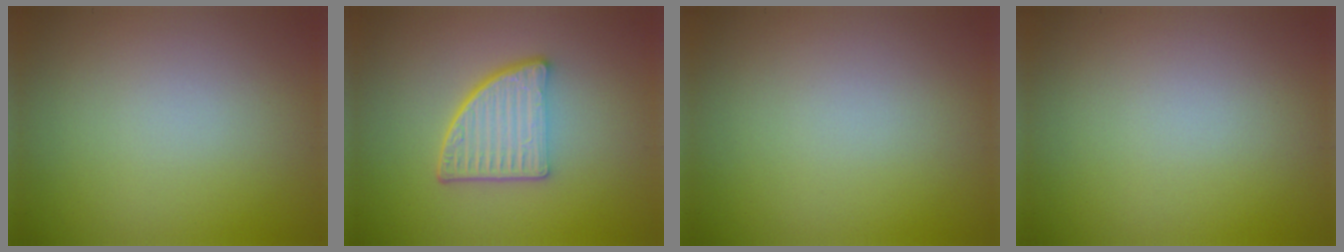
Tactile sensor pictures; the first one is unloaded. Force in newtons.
{"total": 5.4, "press": 3.8, "slide": 3.8}
{"total": 0.0}
{"total": 0.0}